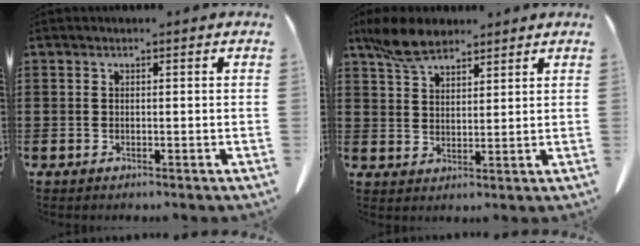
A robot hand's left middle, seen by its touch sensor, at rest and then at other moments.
{"total": 6.6, "force": [5.2, 3.0, 2.8], "torque": [-0.074, -0.002, 0.099]}